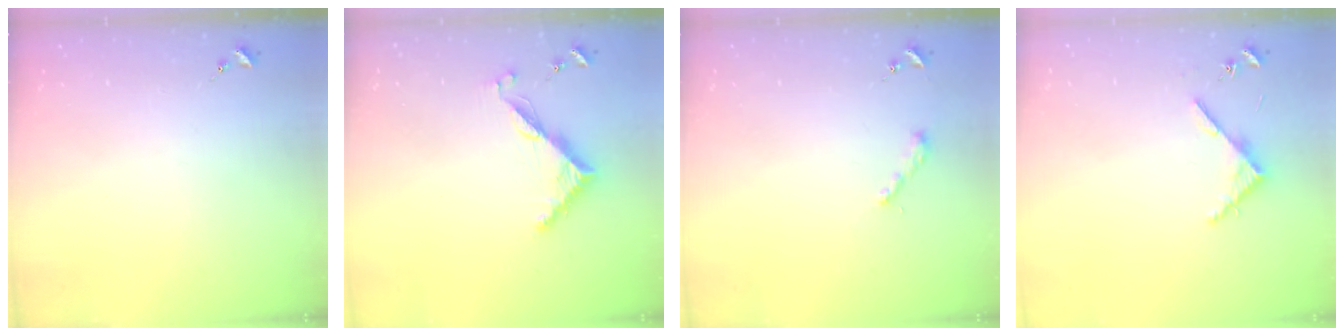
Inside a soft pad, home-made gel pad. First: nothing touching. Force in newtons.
{"total": 7.4, "press": 7.4, "slide": 0.7}
{"total": 3.8, "press": 3.8, "slide": 0.3}
{"total": 4.2, "press": 4.2, "slide": 0.4}